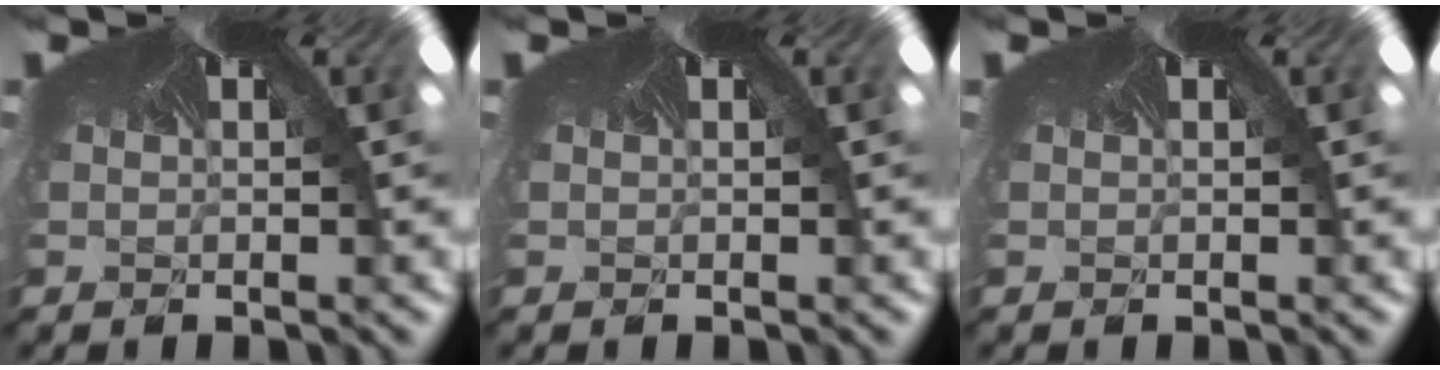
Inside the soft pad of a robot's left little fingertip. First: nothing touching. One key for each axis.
{"total": 0.0}
{"total": 0.0}